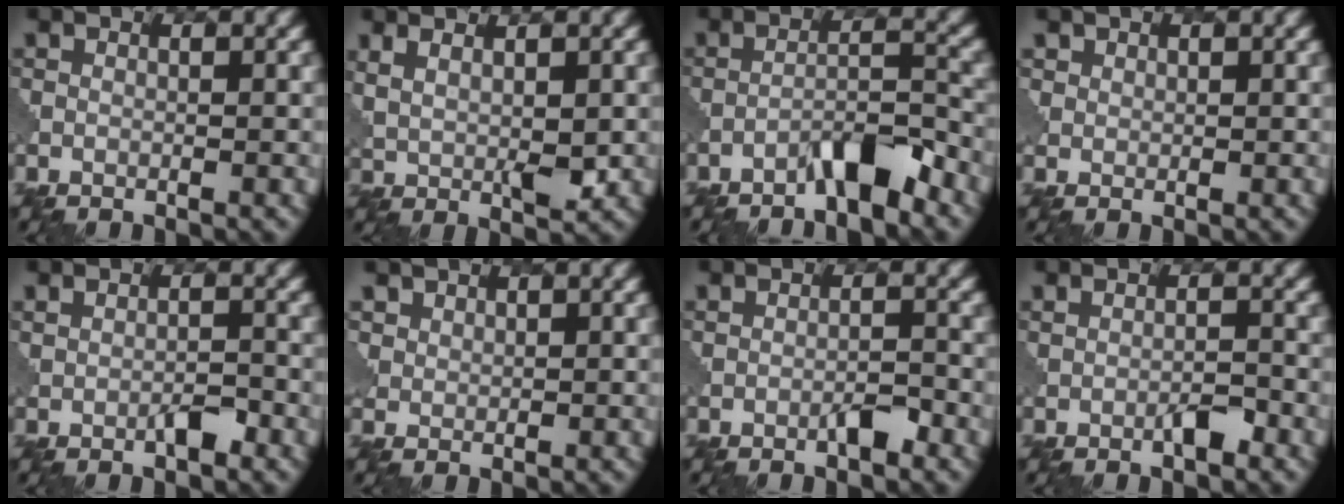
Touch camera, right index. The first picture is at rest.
{"total": 3.9, "force": [1.2, 1.2, 3.6], "torque": [-0.071, -0.006, 0.030]}
{"total": 4.0, "force": [-3.1, 0.5, 2.5], "torque": [-0.043, 0.016, -0.060]}
{"total": 1.2, "force": [0.7, 1.0, 0.2], "torque": [0.000, -0.002, 0.011]}
{"total": 1.9, "force": [-0.5, 0.8, 1.6], "torque": [-0.032, -0.002, -0.009]}
{"total": 1.9, "force": [1.3, 1.4, 0.3], "torque": [-0.013, -0.009, 0.035]}
{"total": 1.7, "force": [-0.9, 0.4, 1.4], "torque": [-0.025, 0.001, -0.017]}
{"total": 1.7, "force": [-0.6, 0.5, 1.5], "torque": [-0.029, -0.003, -0.013]}